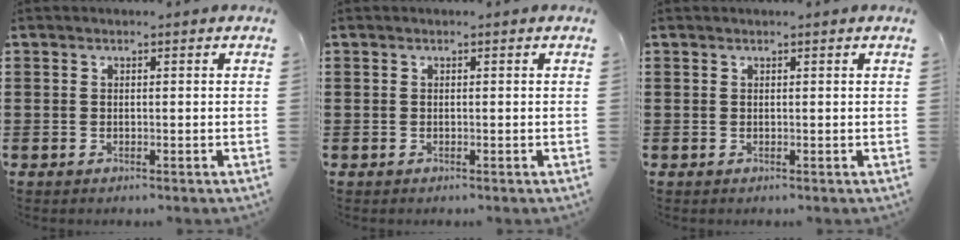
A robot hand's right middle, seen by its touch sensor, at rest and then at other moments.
{"total": 0.0}
{"total": 0.0}